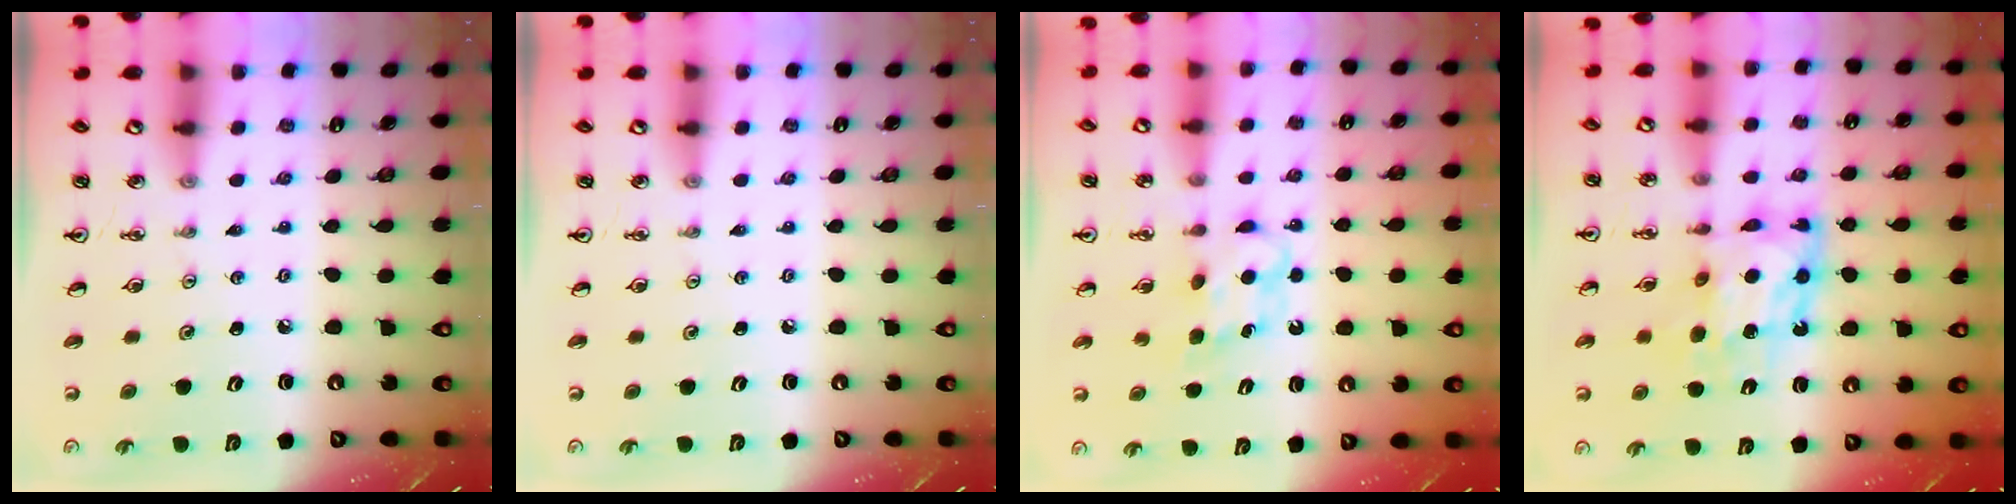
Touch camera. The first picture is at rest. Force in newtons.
{"total": 0.0}
{"total": 6.0, "press": 5.9, "slide": 0.7}
{"total": 10.2, "press": 10.2, "slide": 0.9}